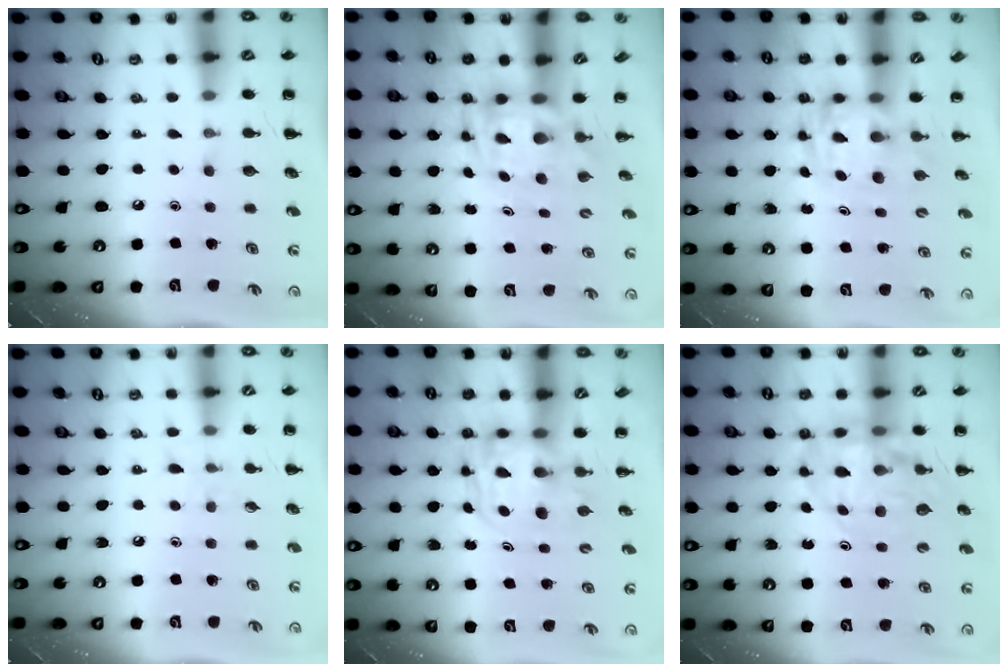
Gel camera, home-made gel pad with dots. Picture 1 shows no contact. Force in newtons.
{"total": 3.8, "press": 3.7, "slide": 0.7}
{"total": 2.8, "press": 2.7, "slide": 0.5}
{"total": 6.3, "press": 5.7, "slide": 2.7}
{"total": 3.9, "press": 3.7, "slide": 1.1}
{"total": 11.2, "press": 10.8, "slide": 3.2}